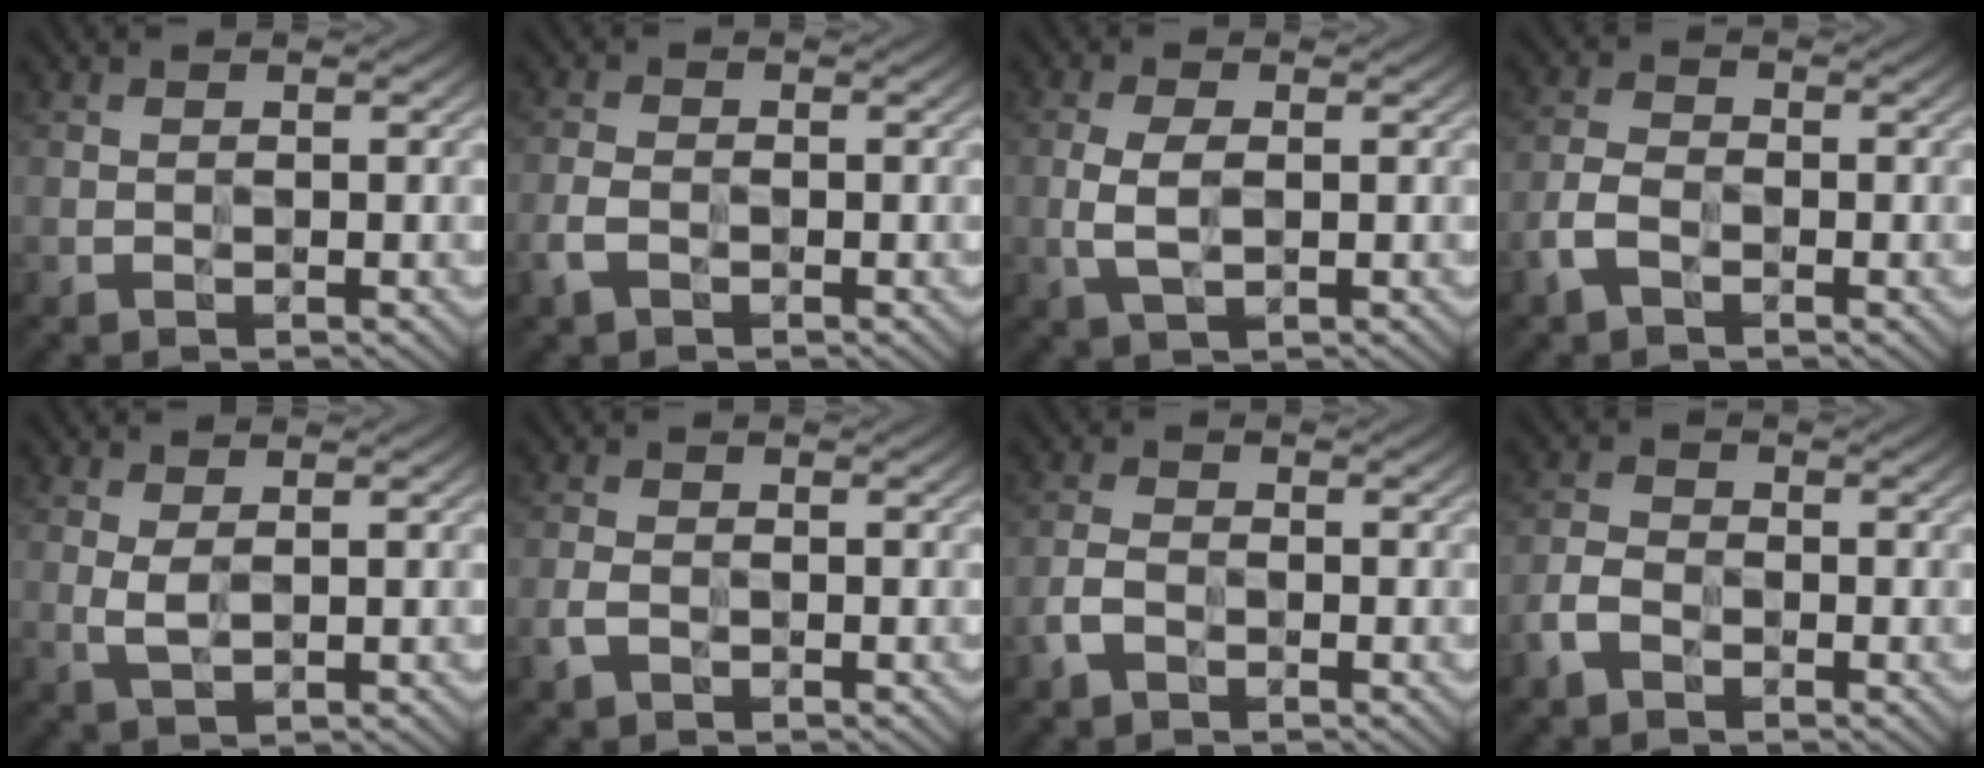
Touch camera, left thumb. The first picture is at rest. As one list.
[{"total": 3.7, "force": [-2.2, 2.2, 2.1], "torque": [-0.043, -0.009, -0.048]}, {"total": 3.8, "force": [-0.5, 1.9, 3.2], "torque": [-0.078, -0.005, -0.007]}, {"total": 4.0, "force": [-2.6, 2.3, 2.1], "torque": [-0.046, -0.005, -0.059]}, {"total": 1.9, "force": [0.7, 0.7, 1.6], "torque": [-0.040, -0.004, 0.012]}, {"total": 3.4, "force": [-2.0, 2.1, 1.8], "torque": [-0.034, -0.011, -0.043]}, {"total": 3.3, "force": [-2.2, 1.9, 1.5], "torque": [-0.031, -0.005, -0.048]}, {"total": 3.8, "force": [-2.6, 2.3, 1.5], "torque": [-0.033, -0.005, -0.062]}]